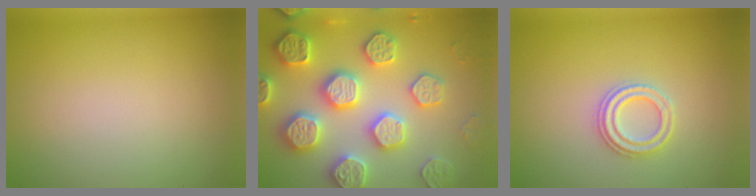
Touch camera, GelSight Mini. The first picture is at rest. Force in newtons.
{"total": 7.9, "press": 7.7, "slide": 1.7}
{"total": 2.2, "press": 2.2, "slide": 0.3}